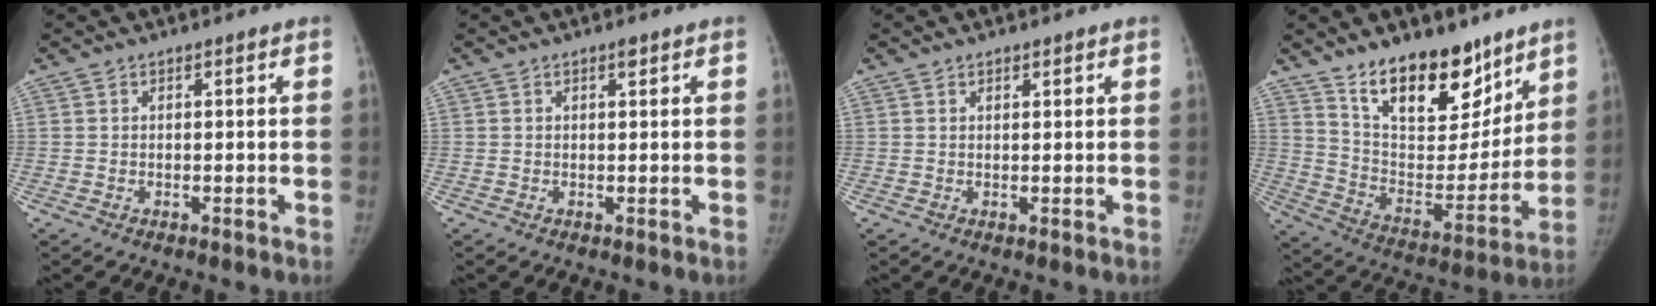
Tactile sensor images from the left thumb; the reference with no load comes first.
{"total": 1.0, "force": [0.6, 0.4, 0.7], "torque": [-0.008, -0.002, 0.009]}
{"total": 0.9, "force": [0.7, 0.5, 0.3], "torque": [0.002, -0.004, 0.008]}
{"total": 21.0, "force": [14.4, 10.5, 11.1], "torque": [-0.124, -0.088, 0.241]}